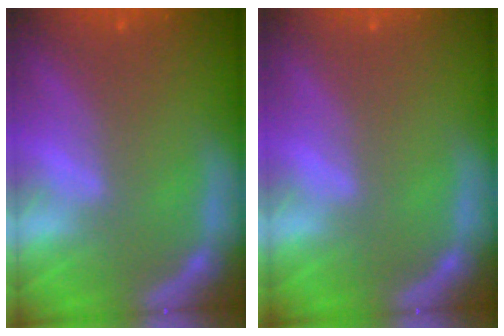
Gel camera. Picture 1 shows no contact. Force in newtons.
{"total": 0.0}